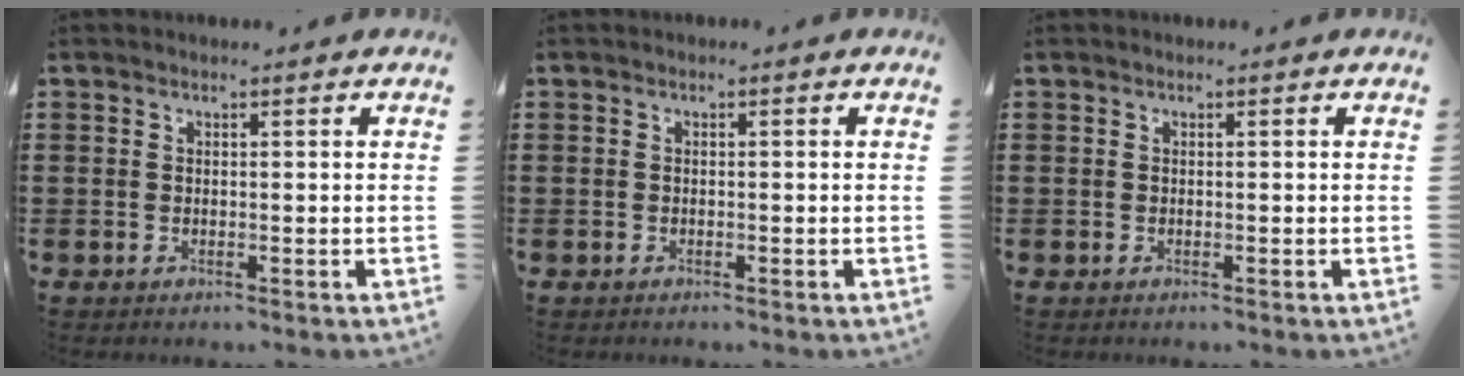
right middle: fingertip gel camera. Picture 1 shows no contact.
{"total": 0.0}
{"total": 0.0}